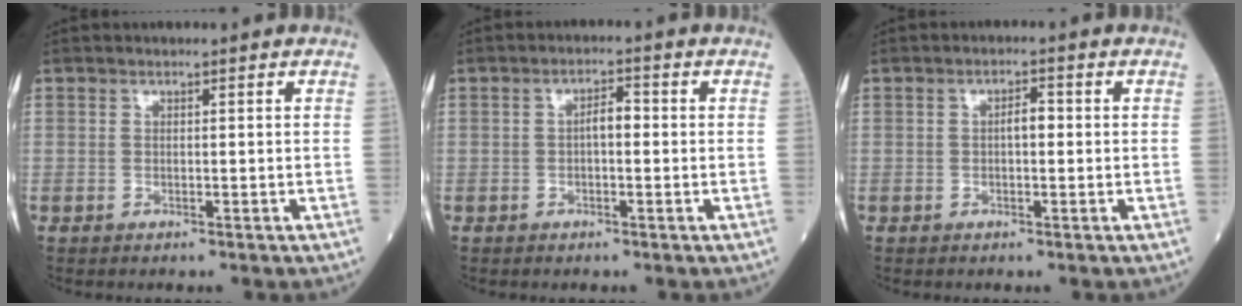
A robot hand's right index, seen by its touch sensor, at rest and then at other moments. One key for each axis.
{"total": 2.4, "fx": -0.1, "fy": 0.9, "fz": 2.3, "tx": -0.033, "ty": 0.009, "tz": -0.004}
{"total": 2.0, "fx": 0.0, "fy": 0.7, "fz": 1.8, "tx": -0.027, "ty": 0.005, "tz": -0.003}